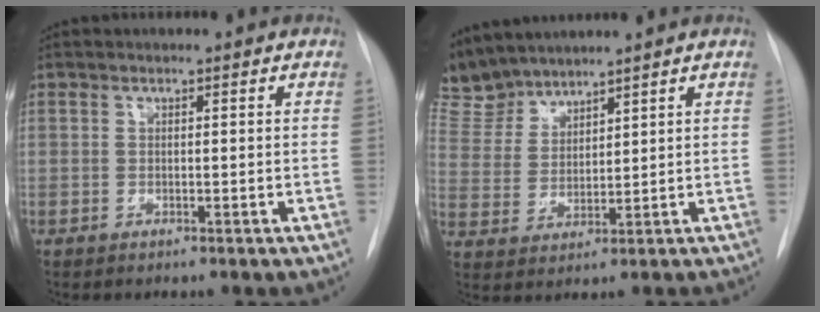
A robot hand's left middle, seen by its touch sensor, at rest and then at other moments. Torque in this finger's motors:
{"motor_torque": [1.08, -1.06, 0.26, -0.07]}